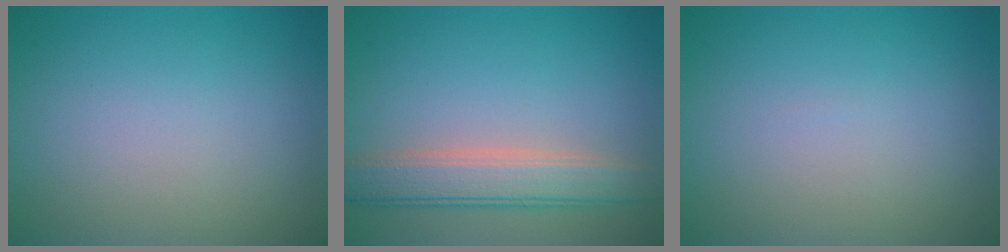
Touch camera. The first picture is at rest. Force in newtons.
{"total": 4.3, "press": 4.3, "slide": 0.4}
{"total": 0.0}